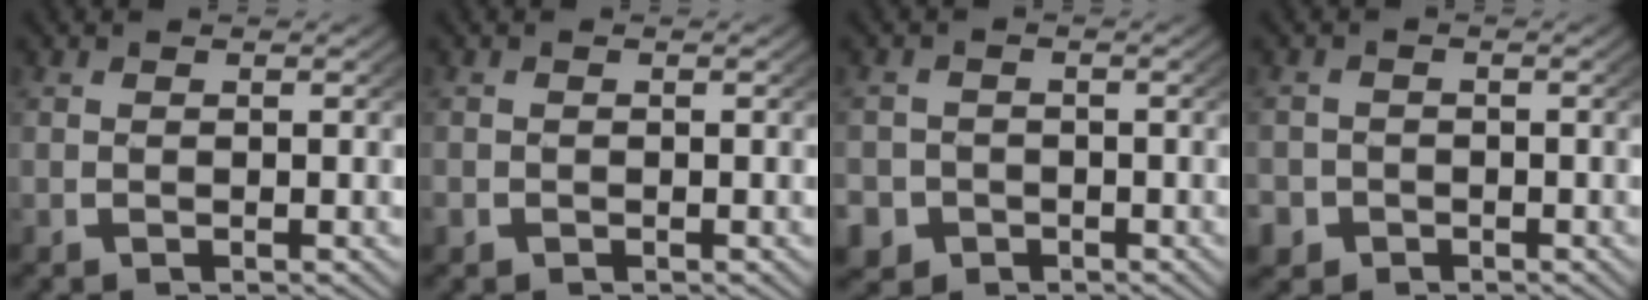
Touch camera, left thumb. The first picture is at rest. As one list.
[{"total": 0.8, "force": [-0.4, 0.7, 0.1], "torque": [-0.007, -0.008, -0.006]}, {"total": 5.3, "force": [-3.0, 4.2, 1.1], "torque": [-0.032, -0.036, -0.041]}, {"total": 3.2, "force": [-2.1, 2.4, 0.2], "torque": [-0.015, -0.025, -0.028]}]